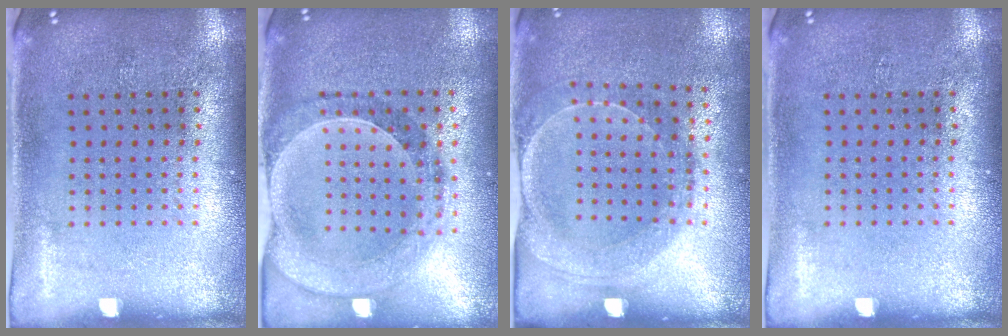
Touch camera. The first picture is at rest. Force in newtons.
{"total": 0.8, "press": 0.7, "slide": 0.3}
{"total": 1.5, "press": 1.5, "slide": 0.3}
{"total": 0.0}